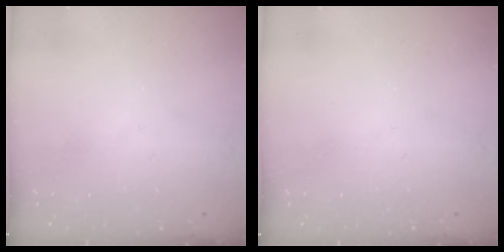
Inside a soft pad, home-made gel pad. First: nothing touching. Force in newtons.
{"total": 0.0}